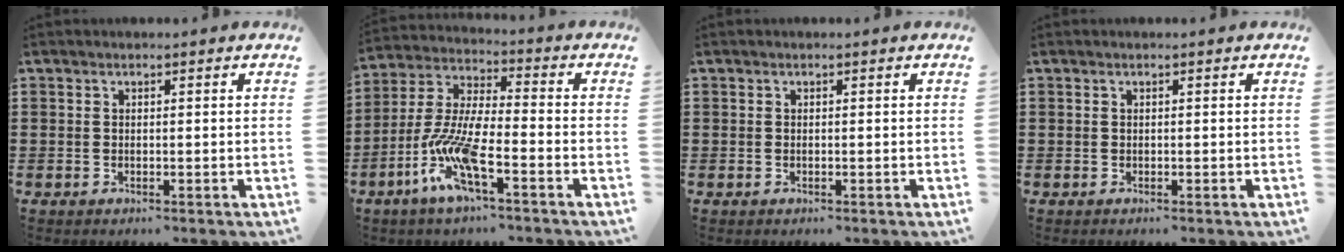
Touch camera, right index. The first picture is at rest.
{"total": 10.4, "force": [-5.7, 2.1, 8.4], "torque": [-0.209, -0.020, -0.120]}
{"total": 0.0}
{"total": 0.0}